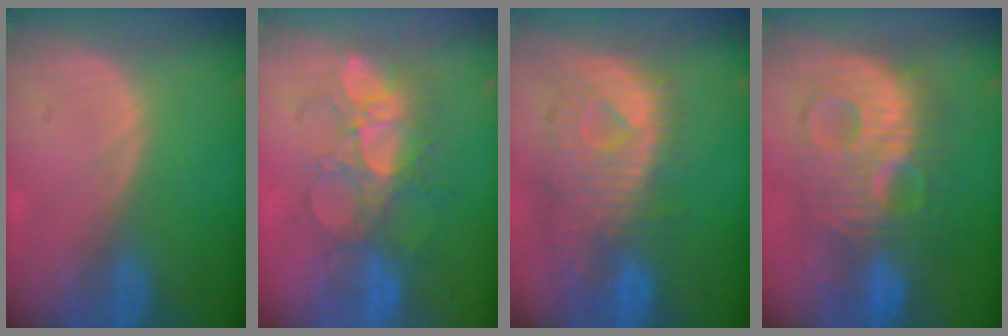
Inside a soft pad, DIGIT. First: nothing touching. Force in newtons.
{"total": 8.7, "press": 8.4, "slide": 2.4}
{"total": 10.9, "press": 9.7, "slide": 5.0}
{"total": 11.4, "press": 11.4, "slide": 0.7}